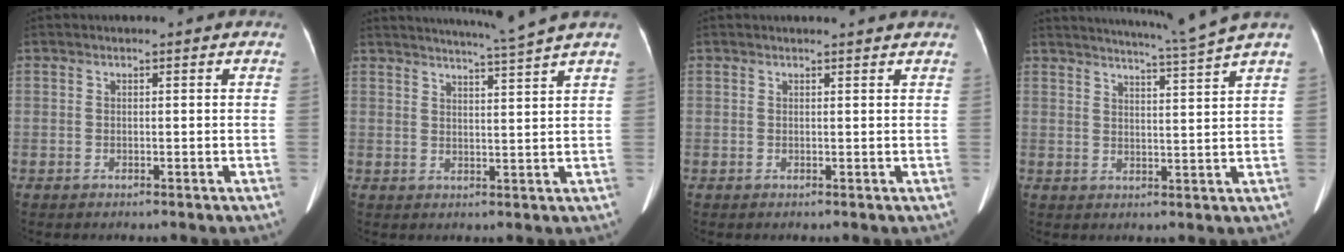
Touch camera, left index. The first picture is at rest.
{"total": 7.7, "force": [6.8, -2.4, 2.8], "torque": [-0.044, -0.015, 0.097]}
{"total": 2.9, "force": [2.8, -0.1, 0.8], "torque": [-0.011, 0.009, 0.030]}
{"total": 8.7, "force": [7.6, -2.9, 2.9], "torque": [-0.049, -0.031, 0.112]}